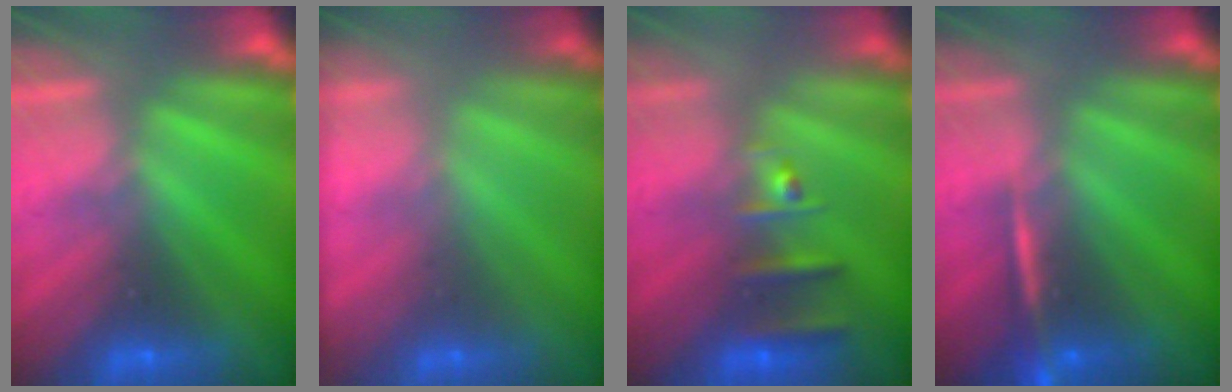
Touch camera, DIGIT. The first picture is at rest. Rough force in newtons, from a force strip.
{"total": 1.7}
{"total": 2.5}
{"total": 2.3}